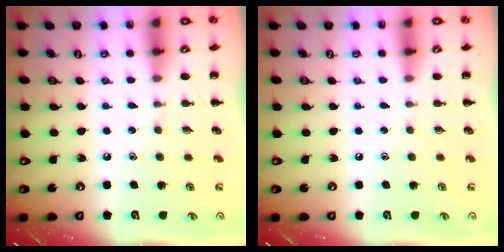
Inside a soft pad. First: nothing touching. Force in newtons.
{"total": 0.0}